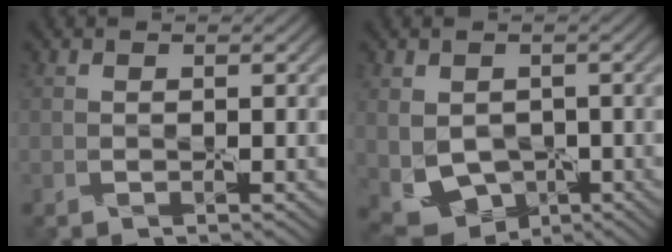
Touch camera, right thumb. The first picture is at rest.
{"total": 6.8, "force": [-0.9, 5.4, 4.0], "torque": [-0.102, -0.034, -0.009]}